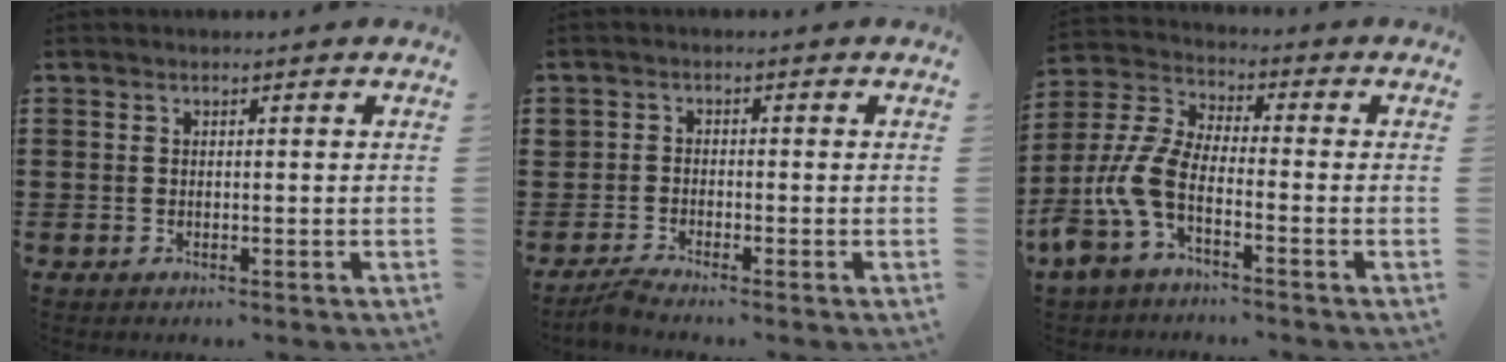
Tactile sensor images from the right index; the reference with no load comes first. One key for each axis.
{"total": 1.8, "fx": -1.7, "fy": 0.4, "fz": 0.4, "tx": -0.010, "ty": 0.005, "tz": -0.036}
{"total": 8.0, "fx": -3.8, "fy": 3.1, "fz": 6.3, "tx": -0.174, "ty": -0.023, "tz": -0.081}